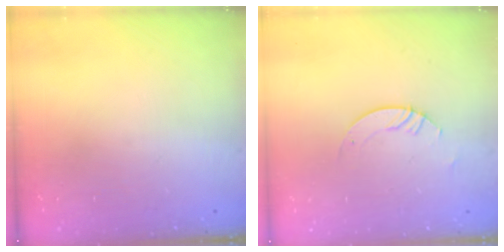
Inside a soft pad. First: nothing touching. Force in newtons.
{"total": 2.1, "press": 2.1, "slide": 0.2}